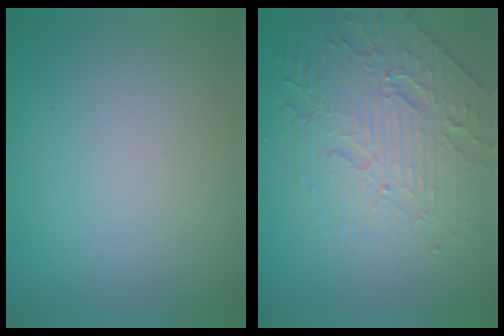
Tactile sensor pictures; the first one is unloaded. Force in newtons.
{"total": 7.7, "press": 5.3, "slide": 5.5}